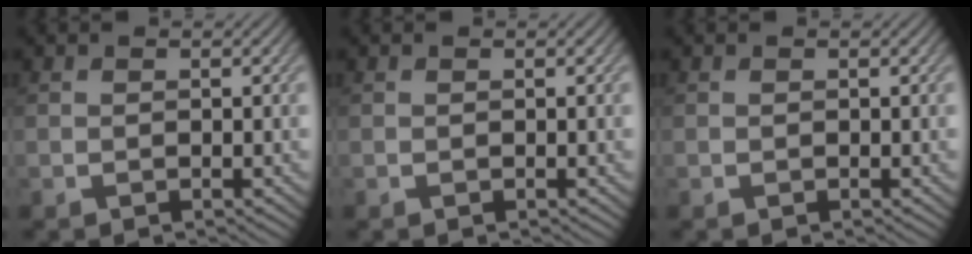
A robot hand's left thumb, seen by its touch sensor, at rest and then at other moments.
{"total": 0.0}
{"total": 0.0}